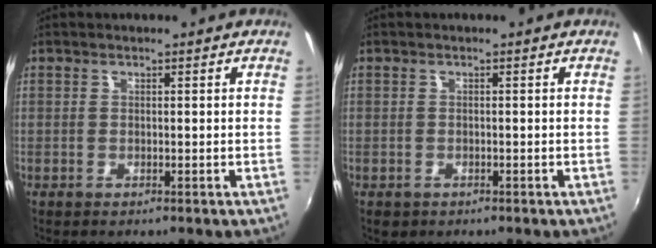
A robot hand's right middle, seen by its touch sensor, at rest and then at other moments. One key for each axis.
{"total": 1.5, "fx": -0.7, "fy": 1.2, "fz": 0.6, "tx": -0.014, "ty": -0.005, "tz": -0.009}